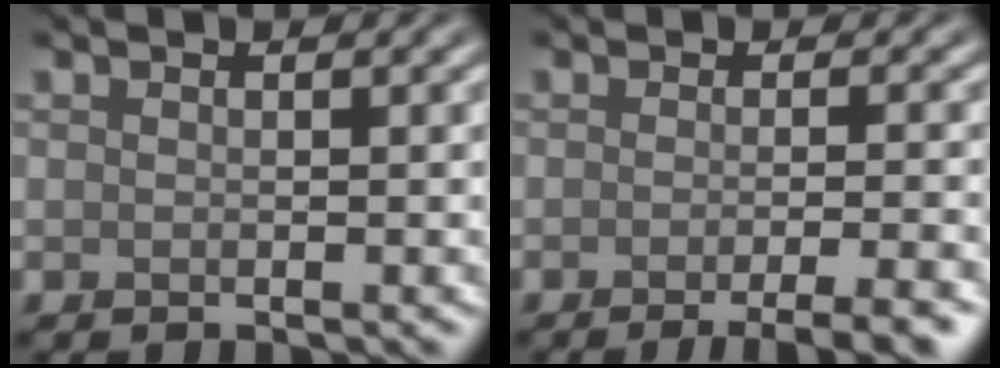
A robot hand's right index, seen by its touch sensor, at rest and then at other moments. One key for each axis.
{"total": 4.9, "fx": -2.7, "fy": 1.1, "fz": 4.0, "tx": -0.035, "ty": 0.001, "tz": -0.039}